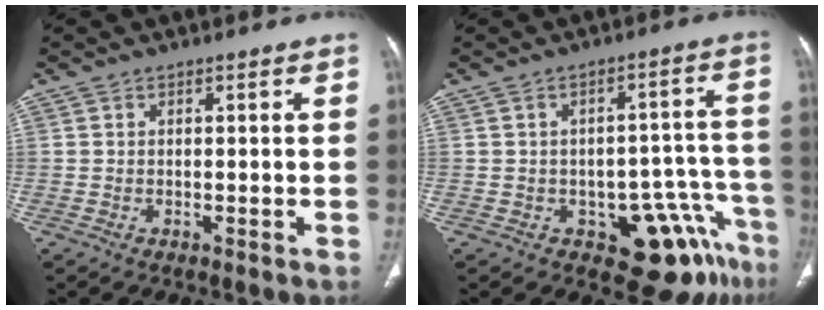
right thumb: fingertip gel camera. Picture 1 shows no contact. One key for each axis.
{"total": 12.1, "fx": -7.1, "fy": 5.9, "fz": 7.8, "tx": -0.043, "ty": 0.061, "tz": -0.089}